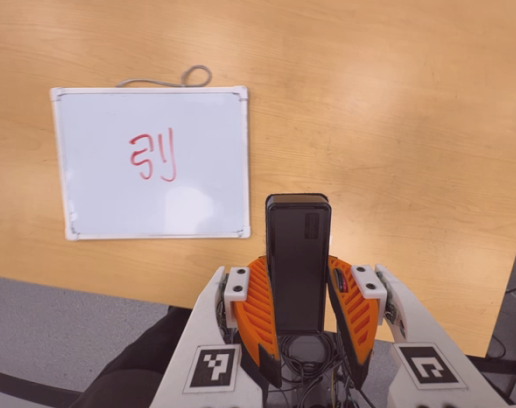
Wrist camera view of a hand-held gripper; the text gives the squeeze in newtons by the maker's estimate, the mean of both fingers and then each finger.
{"total": 5.1, "left": 3.9, "right": 6.3}